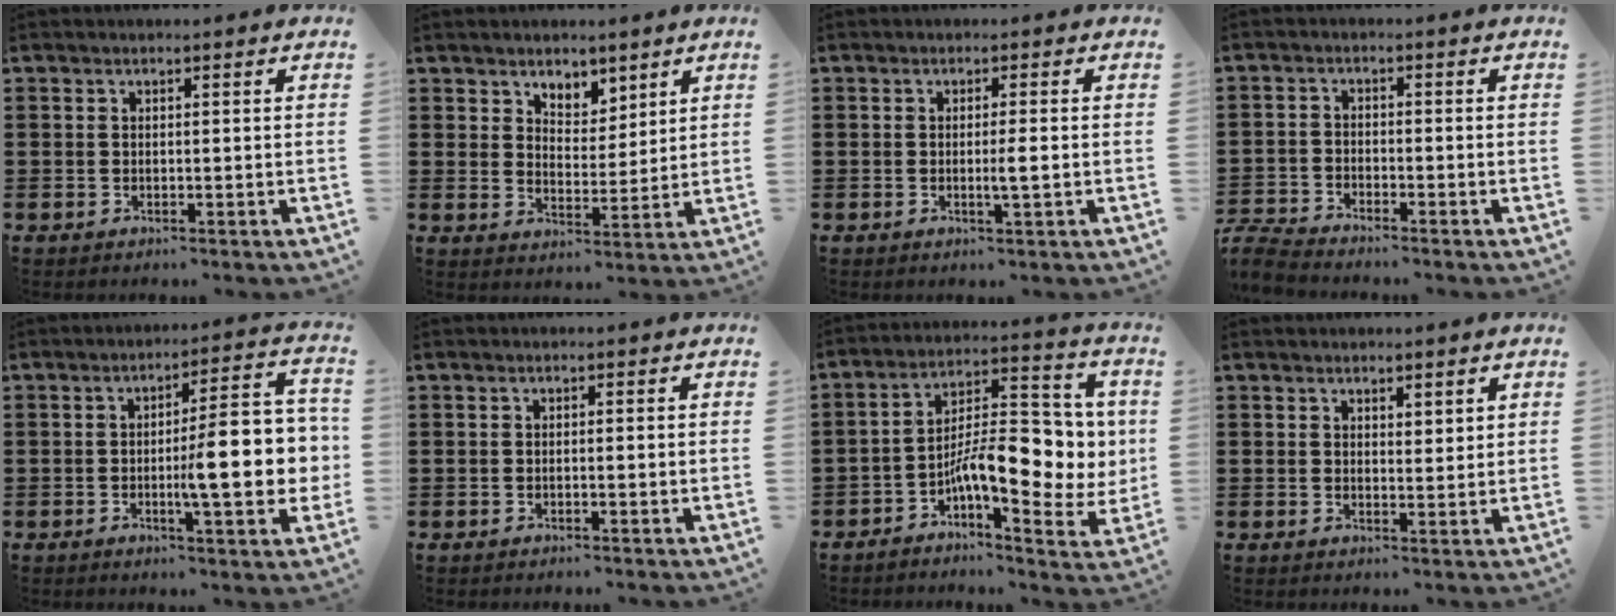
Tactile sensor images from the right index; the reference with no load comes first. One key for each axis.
{"total": 4.5, "fx": 3.8, "fy": 2.4, "fz": 0.2, "tx": -0.020, "ty": -0.001, "tz": 0.071}
{"total": 2.2, "fx": -0.4, "fy": -0.1, "fz": 2.2, "tx": -0.038, "ty": -0.006, "tz": -0.008}
{"total": 3.8, "fx": -3.8, "fy": 0.3, "fz": 0.6, "tx": -0.032, "ty": -0.007, "tz": -0.084}
{"total": 12.4, "fx": -1.4, "fy": 3.0, "fz": 11.9, "tx": -0.166, "ty": -0.008, "tz": -0.025}
{"total": 0.5, "fx": -0.2, "fy": 0.1, "fz": 0.5, "tx": -0.008, "ty": -0.003, "tz": -0.003}
{"total": 12.3, "fx": -2.2, "fy": 5.1, "fz": 11.0, "tx": -0.169, "ty": 0.001, "tz": -0.038}
{"total": 1.8, "fx": 1.7, "fy": 0.7, "fz": 0.2, "tx": -0.007, "ty": 0.006, "tz": 0.032}